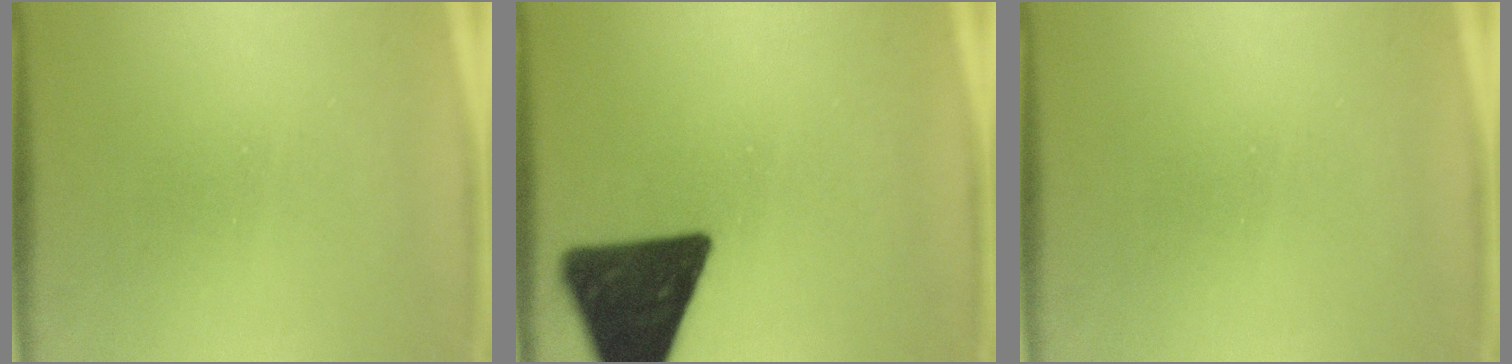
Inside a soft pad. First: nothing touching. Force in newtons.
{"total": 15.5}
{"total": 0.0}